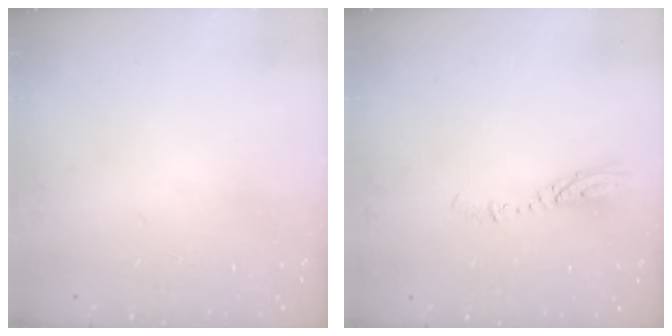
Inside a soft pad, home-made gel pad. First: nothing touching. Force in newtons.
{"total": 3.6, "press": 3.5, "slide": 0.4}